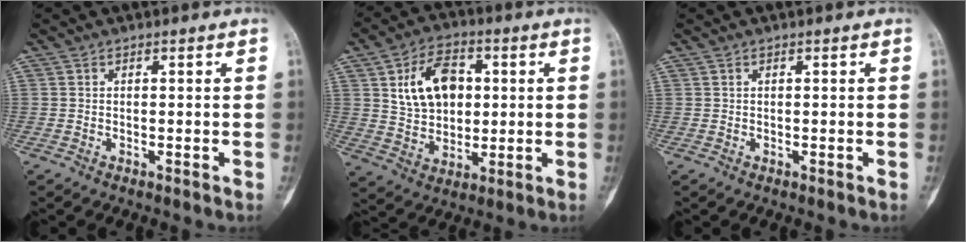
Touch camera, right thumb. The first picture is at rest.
{"total": 12.8, "force": [3.0, 8.8, 8.8], "torque": [-0.118, -0.001, 0.055]}
{"total": 0.0}